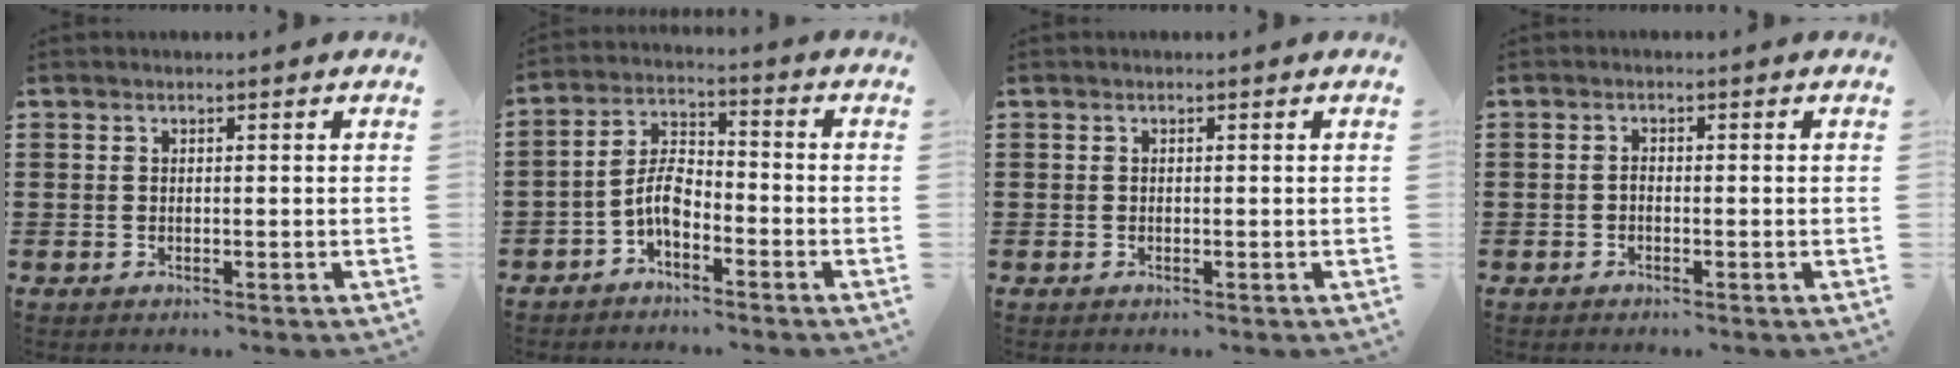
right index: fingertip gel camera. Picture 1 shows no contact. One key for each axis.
{"total": 5.5, "fx": -2.7, "fy": 2.7, "fz": 3.9, "tx": -0.091, "ty": 0.008, "tz": -0.057}
{"total": 0.0}
{"total": 0.8, "fx": -0.6, "fy": 0.3, "fz": 0.4, "tx": -0.011, "ty": -0.003, "tz": -0.010}